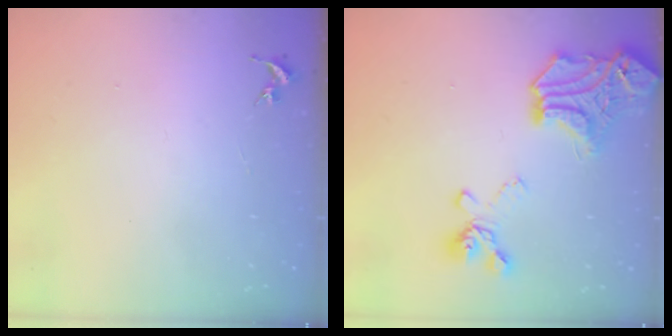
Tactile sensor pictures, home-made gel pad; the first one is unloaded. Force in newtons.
{"total": 19.7, "press": 19.7, "slide": 1.0}